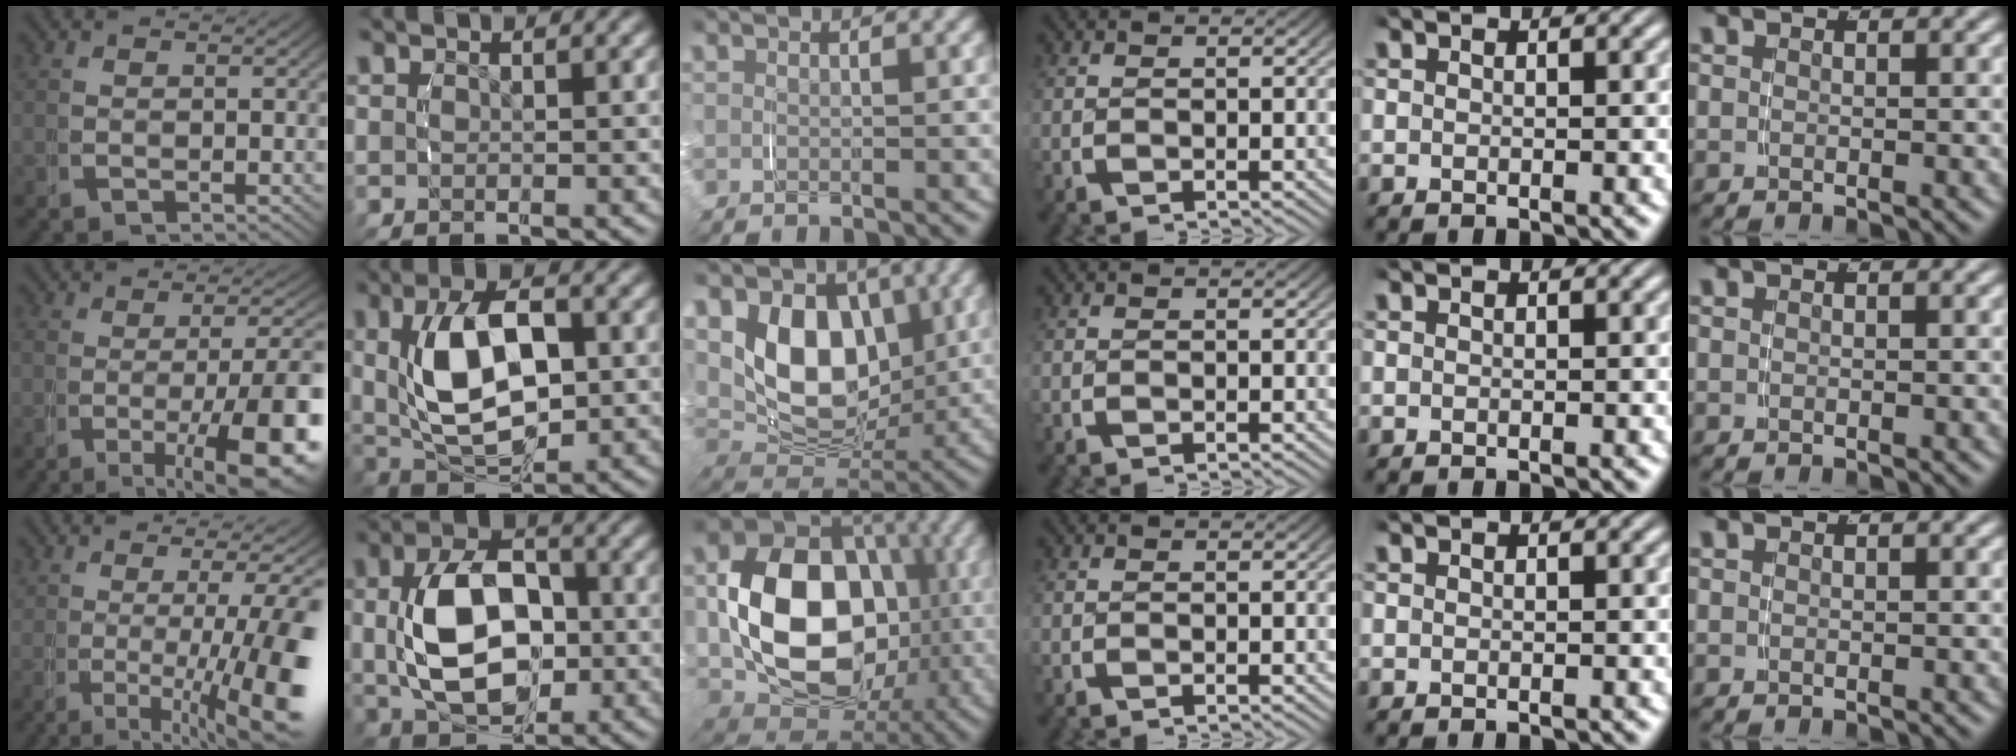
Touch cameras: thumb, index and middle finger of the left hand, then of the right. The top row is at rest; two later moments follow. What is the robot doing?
{"motion": "grasp_and_lifting", "object": "pencil case"}